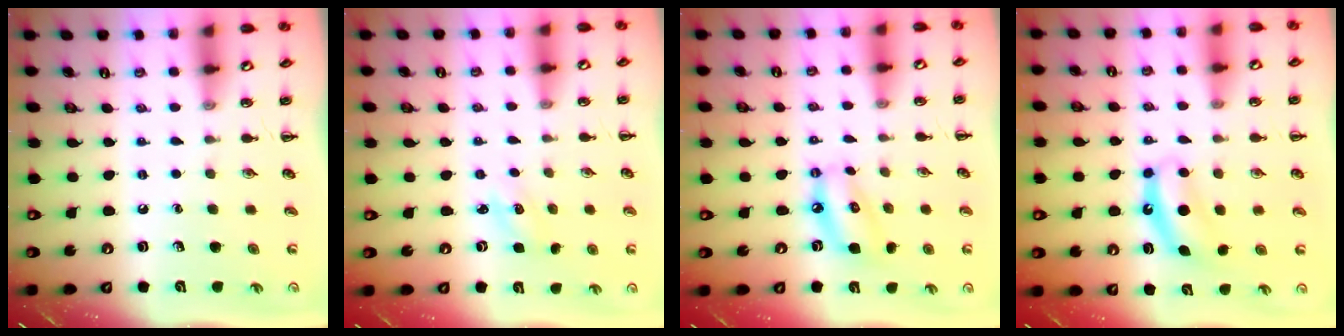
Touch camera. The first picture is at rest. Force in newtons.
{"total": 1.8, "press": 1.7, "slide": 0.5}
{"total": 9.8, "press": 9.4, "slide": 2.4}
{"total": 6.4, "press": 6.4, "slide": 1.0}